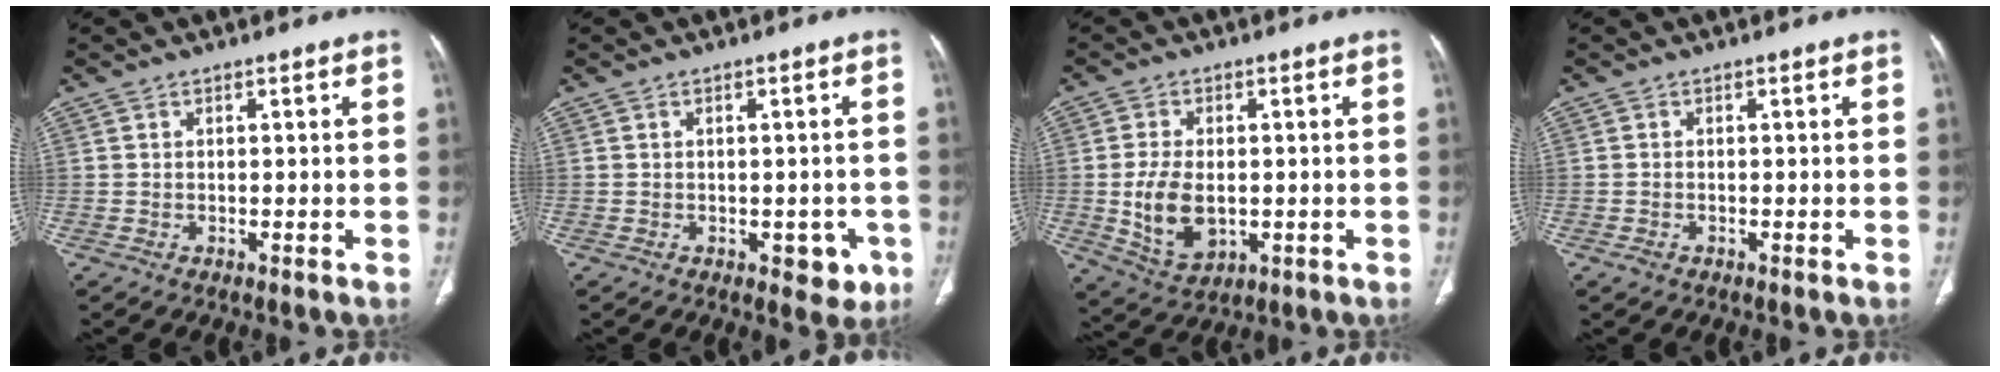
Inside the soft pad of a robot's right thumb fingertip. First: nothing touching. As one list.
[{"total": 4.4, "force": [-1.7, 2.6, 3.1], "torque": [-0.008, 0.003, -0.016]}, {"total": 9.7, "force": [-1.0, 6.0, 7.5], "torque": [-0.135, -0.007, -0.004]}, {"total": 0.8, "force": [-0.6, 0.5, 0.3], "torque": [-0.010, 0.001, -0.010]}]